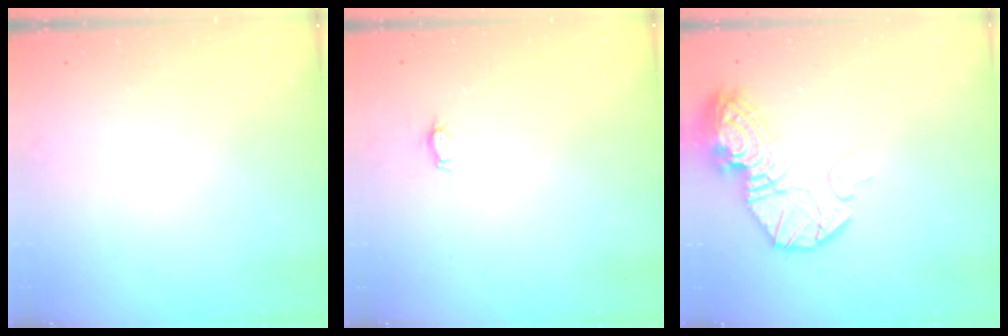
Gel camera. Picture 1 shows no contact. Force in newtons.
{"total": 2.9, "press": 2.9, "slide": 0.4}
{"total": 15.0, "press": 14.9, "slide": 1.7}